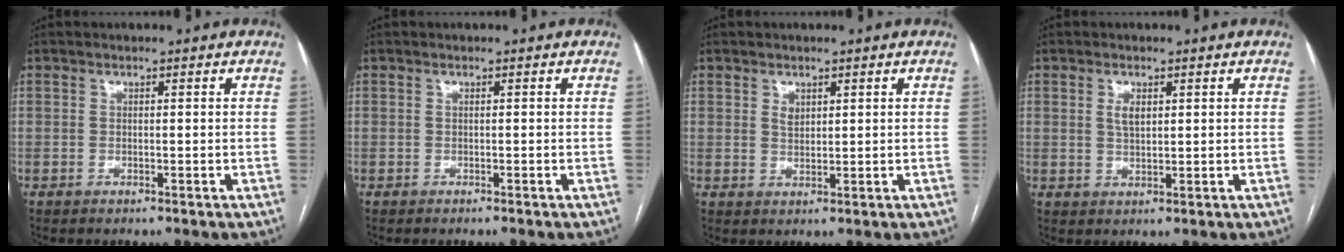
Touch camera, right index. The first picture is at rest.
{"total": 0.0}
{"total": 1.7, "force": [0.9, 1.1, 1.0], "torque": [-0.019, -0.002, 0.021]}
{"total": 2.4, "force": [0.9, 1.1, 2.0], "torque": [-0.041, 0.000, 0.019]}